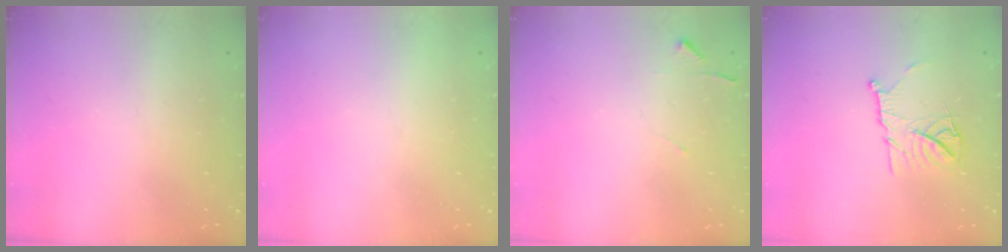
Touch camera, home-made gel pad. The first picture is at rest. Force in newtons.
{"total": 1.5, "press": 1.5, "slide": 0.1}
{"total": 4.7, "press": 4.6, "slide": 0.6}
{"total": 11.7, "press": 11.6, "slide": 1.0}